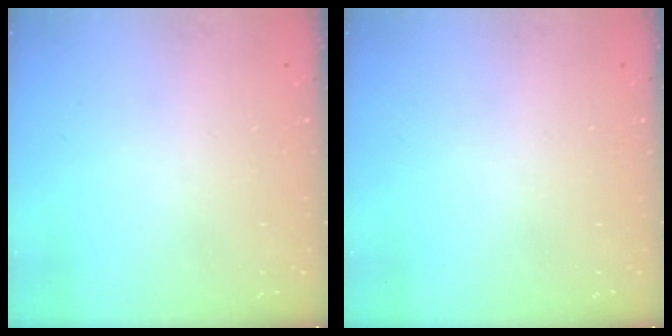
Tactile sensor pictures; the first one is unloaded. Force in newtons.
{"total": 0.0}